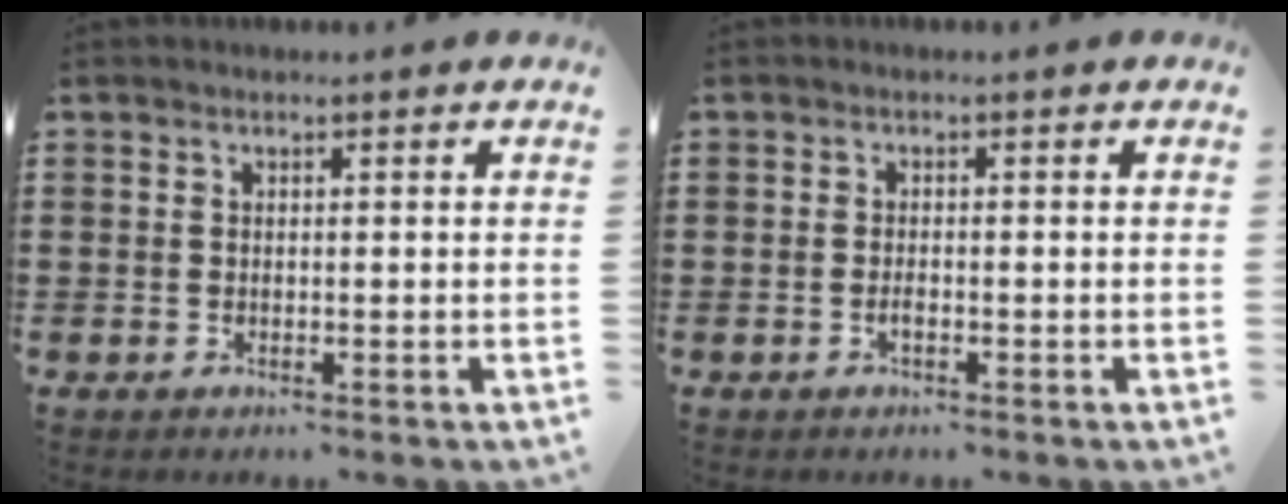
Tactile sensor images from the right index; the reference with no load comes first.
{"total": 1.0, "force": [-0.6, 0.3, 0.8], "torque": [-0.015, -0.002, -0.010]}